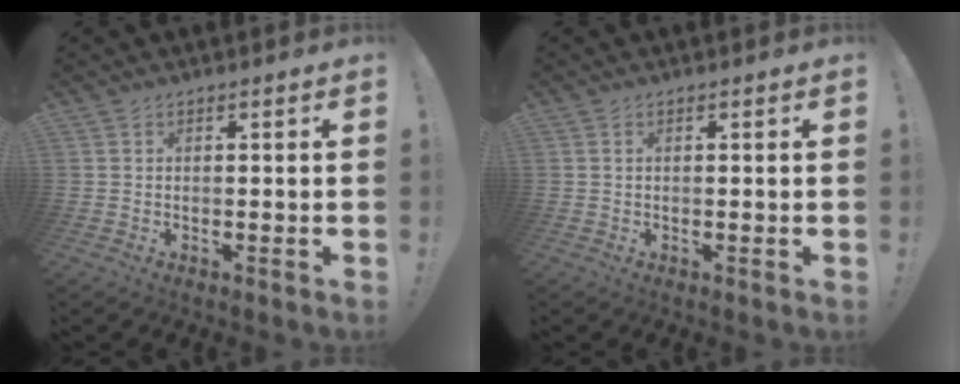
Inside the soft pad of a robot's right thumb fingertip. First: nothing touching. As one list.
[{"total": 0.0}]